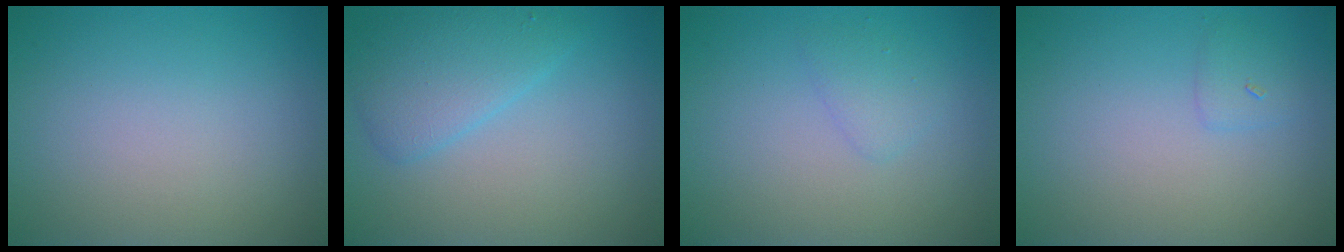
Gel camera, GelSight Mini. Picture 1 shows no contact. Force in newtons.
{"total": 3.5, "press": 3.5, "slide": 0.2}
{"total": 1.3, "press": 1.3, "slide": 0.1}
{"total": 0.5, "press": 0.5, "slide": 0.0}